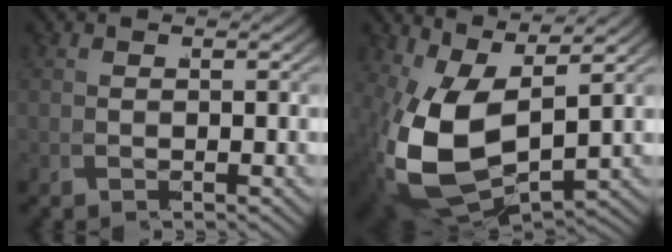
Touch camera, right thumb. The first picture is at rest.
{"total": 12.5, "force": [-0.5, 8.0, 9.6], "torque": [-0.246, -0.068, 0.030]}